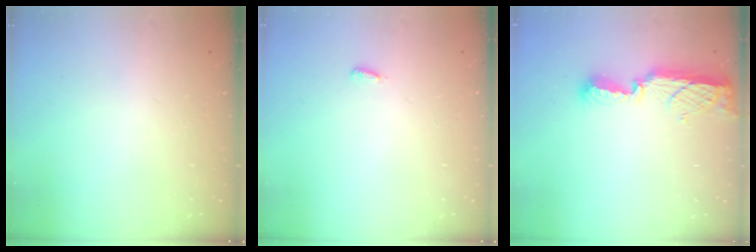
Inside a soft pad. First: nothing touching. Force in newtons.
{"total": 2.7, "press": 2.6, "slide": 0.9}
{"total": 11.4, "press": 10.2, "slide": 4.9}